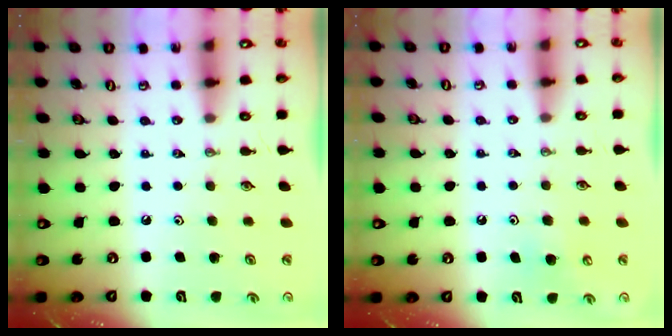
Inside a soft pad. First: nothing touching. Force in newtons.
{"total": 5.8, "press": 5.7, "slide": 0.6}